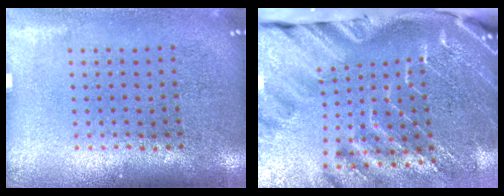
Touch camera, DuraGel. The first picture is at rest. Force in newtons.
{"total": 4.5, "press": 3.3, "slide": 3.0}